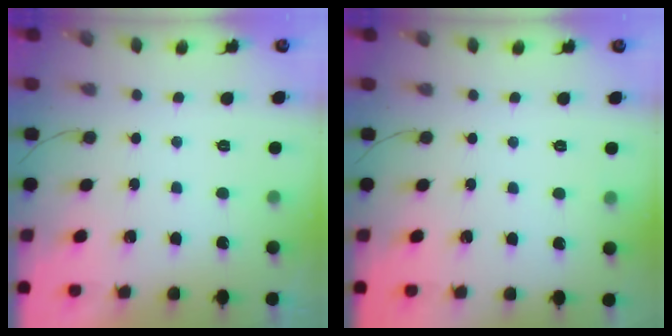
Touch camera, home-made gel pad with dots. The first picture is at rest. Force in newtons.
{"total": 2.4, "press": 1.6, "slide": 1.8}